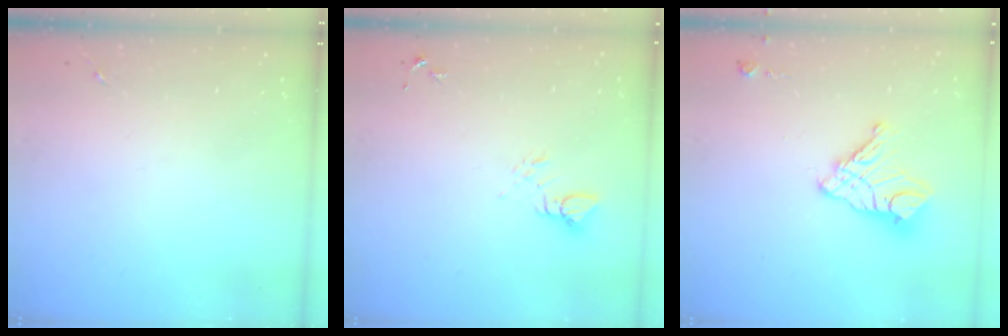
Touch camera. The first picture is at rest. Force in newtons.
{"total": 3.8, "press": 3.8, "slide": 0.2}
{"total": 13.5, "press": 13.4, "slide": 1.3}